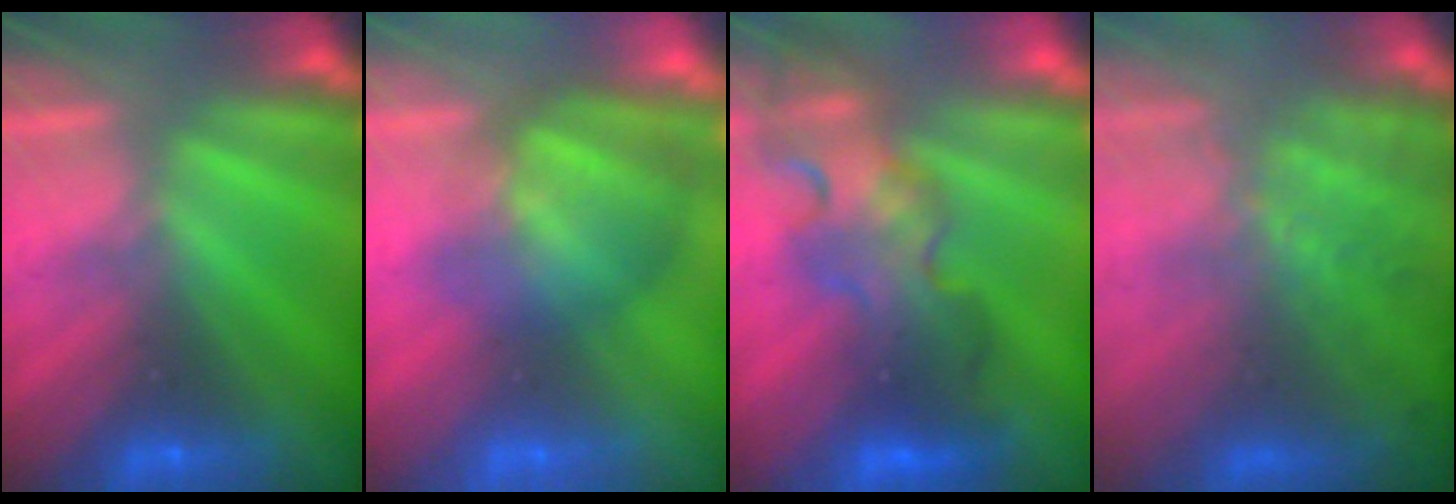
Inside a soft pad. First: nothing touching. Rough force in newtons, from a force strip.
{"total": 3.6}
{"total": 4.5}
{"total": 7.6}